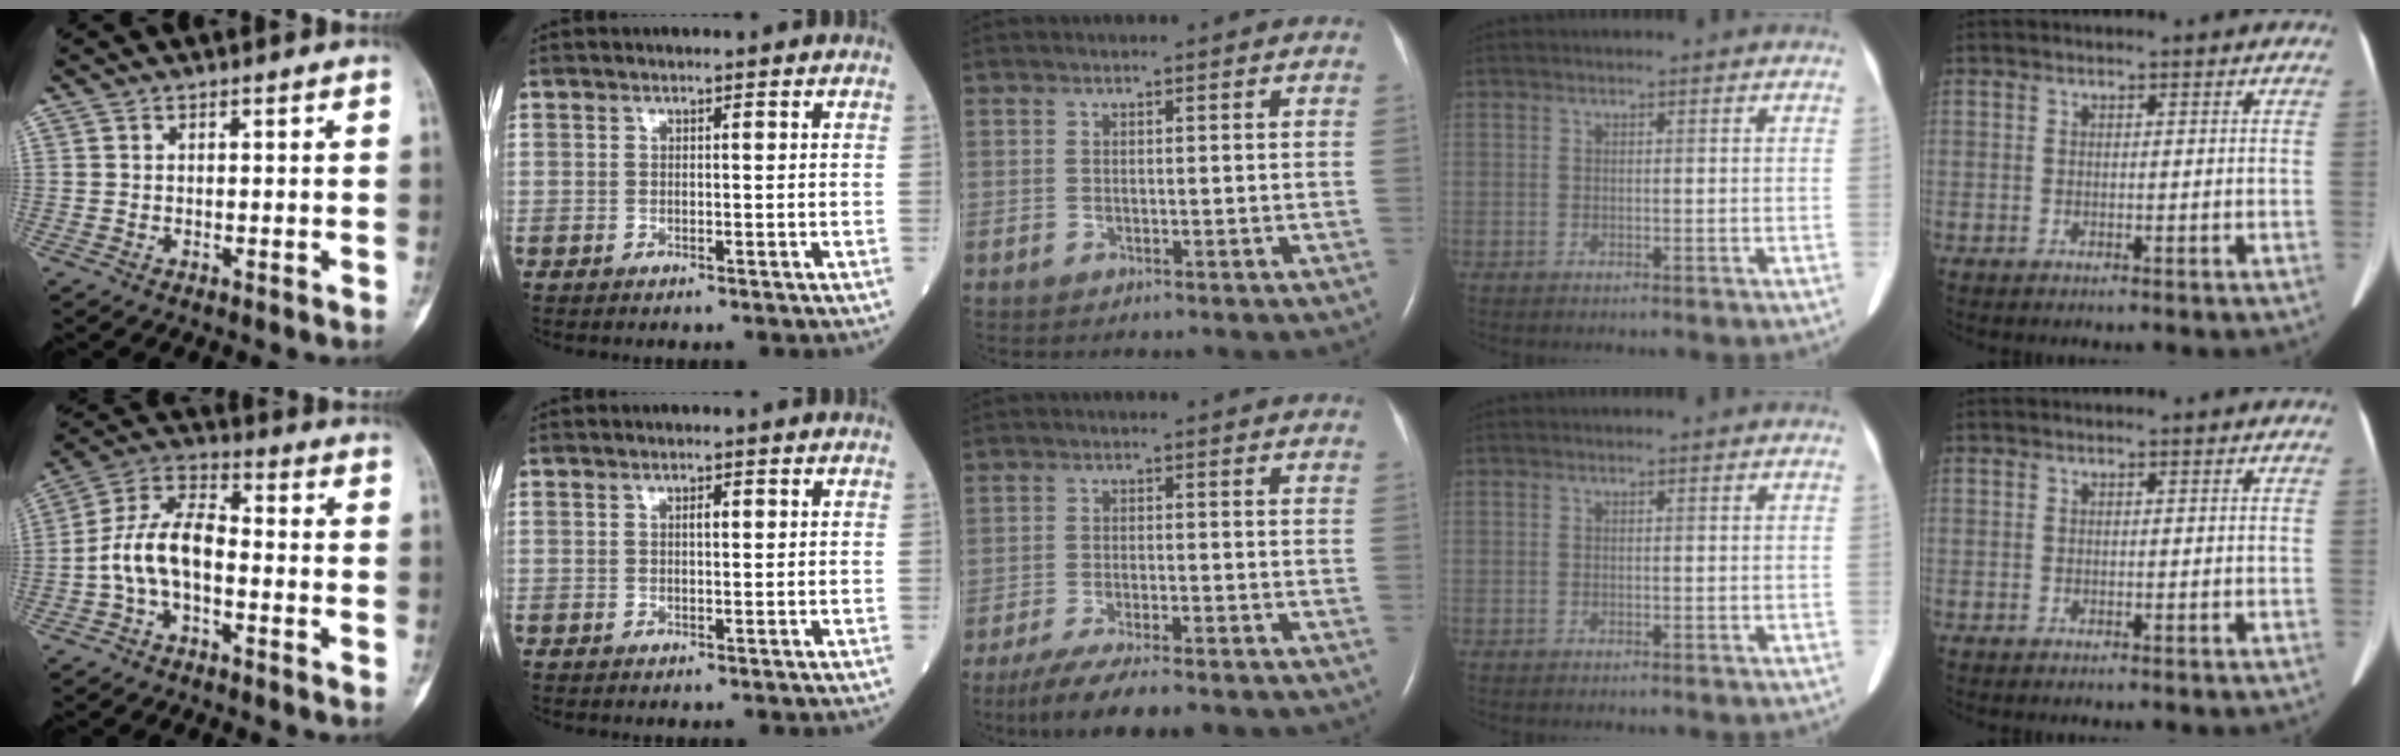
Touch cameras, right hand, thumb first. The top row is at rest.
{"thumb": {"total": 10.3, "force": [-2.3, 5.5, 8.4], "torque": [-0.156, 0.042, -0.054]}, "index": {"total": 1.1, "force": [0.3, 0.2, 1.0], "torque": [-0.022, -0.001, 0.005]}, "middle": {"total": 11.4, "force": [-9.1, 1.8, 6.5], "torque": [-0.102, -0.021, -0.138]}}